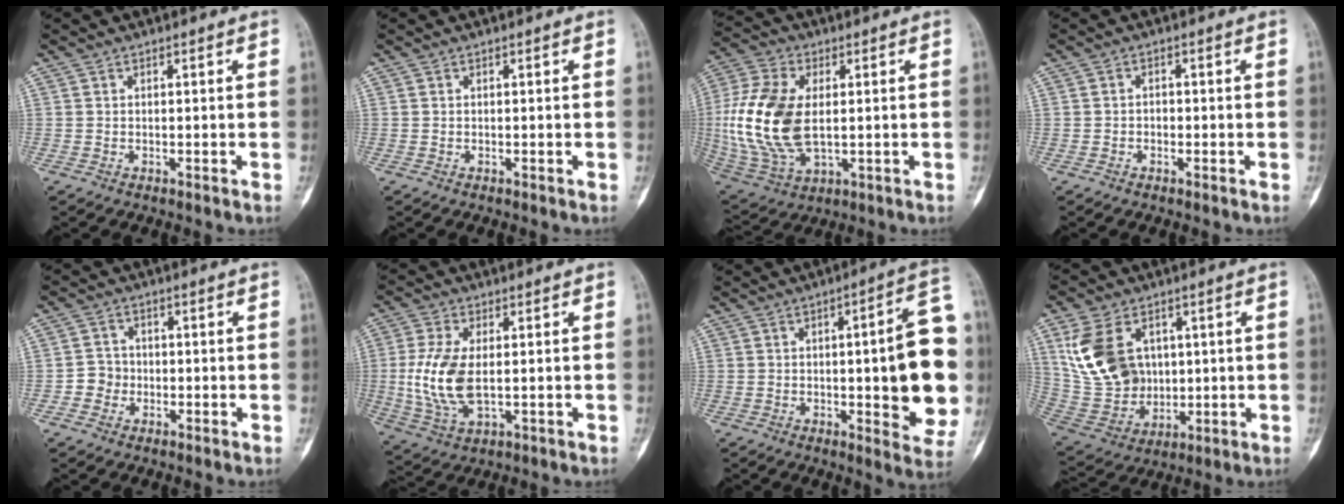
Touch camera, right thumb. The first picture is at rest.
{"total": 0.0}
{"total": 18.6, "force": [0.5, 10.8, 15.1], "torque": [-0.333, -0.007, 0.019]}
{"total": 1.2, "force": [-0.6, 0.9, 0.4], "torque": [0.008, 0.006, -0.014]}
{"total": 3.4, "force": [-1.0, 3.2, 0.7], "torque": [0.009, 0.011, -0.026]}
{"total": 11.0, "force": [0.0, 5.8, 9.4], "torque": [-0.209, -0.008, 0.006]}
{"total": 19.4, "force": [-0.9, 5.6, 18.6], "torque": [-0.204, 0.009, -0.014]}
{"total": 14.9, "force": [4.4, 10.9, 9.1], "torque": [-0.156, -0.011, 0.103]}